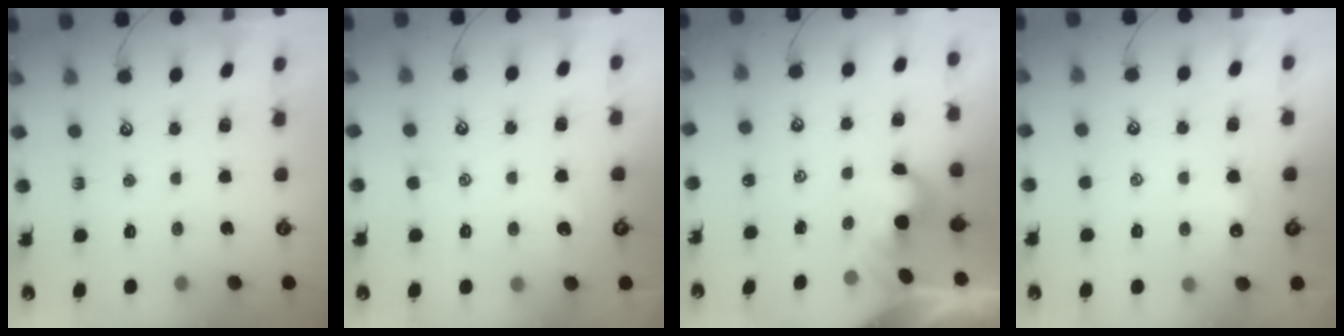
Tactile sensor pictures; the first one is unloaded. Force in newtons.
{"total": 1.9, "press": 1.8, "slide": 0.4}
{"total": 2.1, "press": 2.1, "slide": 0.2}
{"total": 1.6, "press": 1.5, "slide": 0.4}